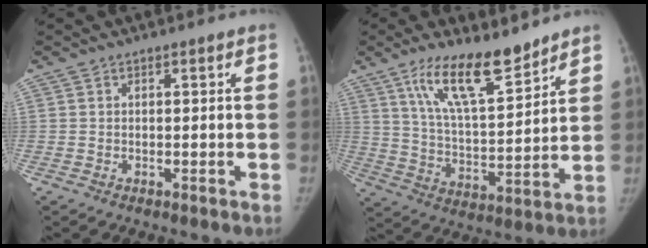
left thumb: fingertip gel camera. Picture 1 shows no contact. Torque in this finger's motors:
{"motor_torque": [0.13, 0.18, 0.24, -0.07, 0.31]}